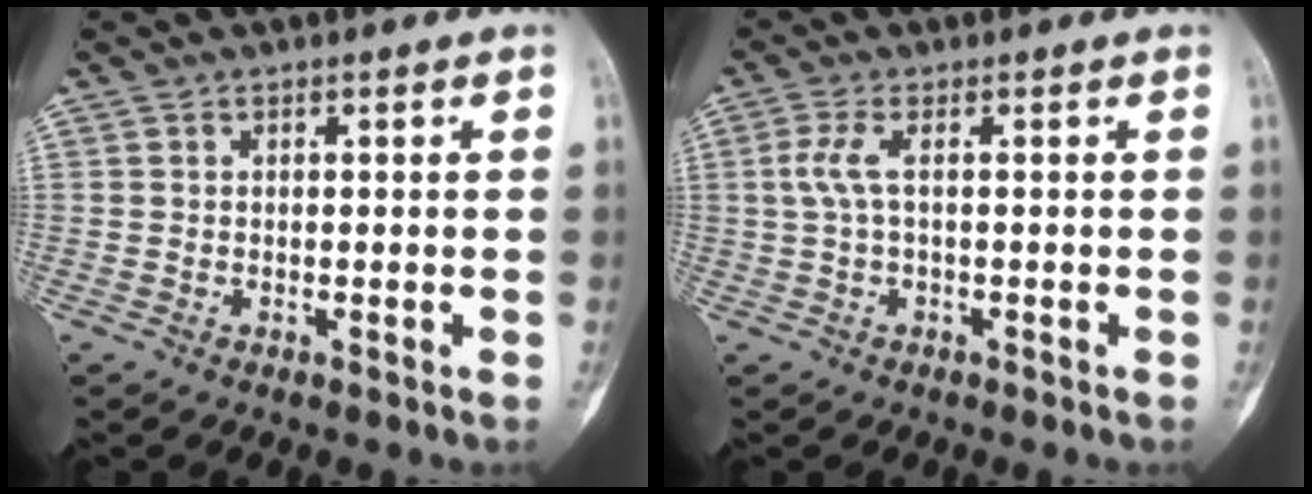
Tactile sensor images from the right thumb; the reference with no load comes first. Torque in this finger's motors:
{"motor_torque": [-0.23, -0.22, 0.33, -0.27, -0.04]}